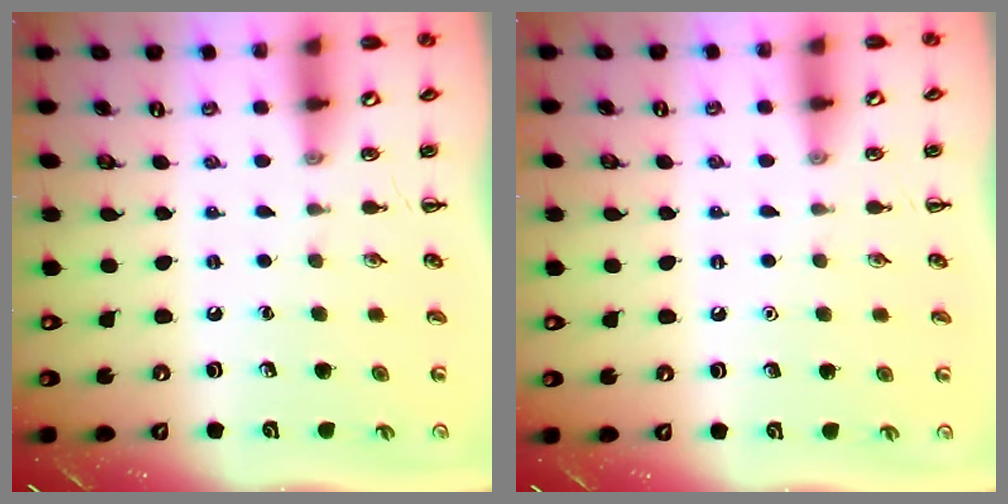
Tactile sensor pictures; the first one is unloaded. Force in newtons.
{"total": 1.6, "press": 1.6, "slide": 0.1}